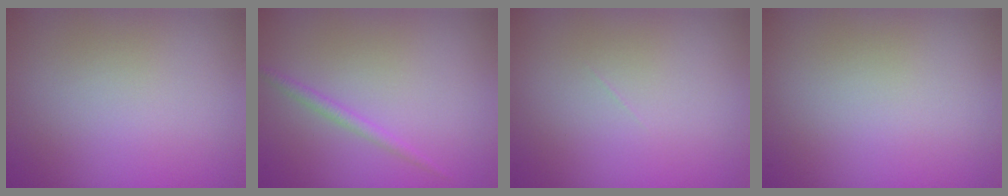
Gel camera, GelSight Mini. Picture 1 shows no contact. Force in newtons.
{"total": 1.1, "press": 1.1, "slide": 0.1}
{"total": 0.0}
{"total": 0.0}